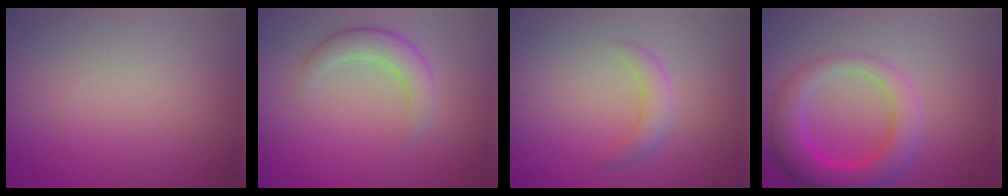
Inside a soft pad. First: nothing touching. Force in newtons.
{"total": 3.3, "press": 3.3, "slide": 0.3}
{"total": 2.0, "press": 2.0, "slide": 0.0}
{"total": 5.9, "press": 5.9, "slide": 0.3}